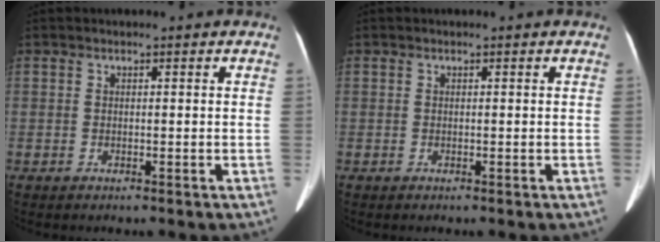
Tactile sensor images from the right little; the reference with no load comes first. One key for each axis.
{"total": 0.0}